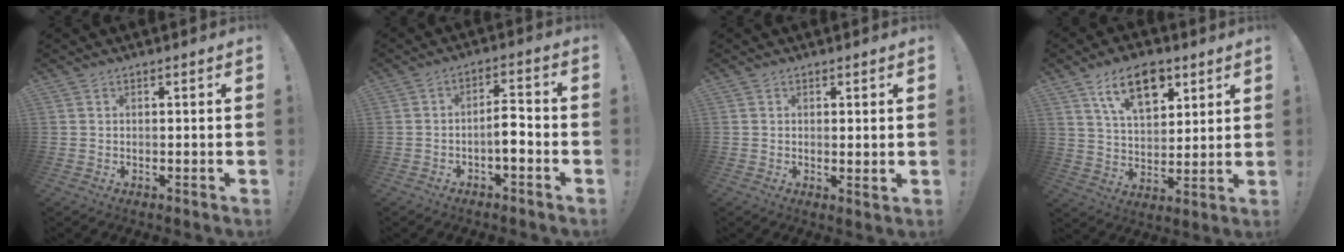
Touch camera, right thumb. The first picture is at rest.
{"total": 6.0, "force": [-2.5, 1.9, 5.1], "torque": [-0.089, 0.019, -0.042]}
{"total": 1.6, "force": [1.0, 0.0, 1.3], "torque": [-0.005, -0.011, 0.014]}
{"total": 14.6, "force": [8.2, 8.2, 8.9], "torque": [-0.142, -0.027, 0.146]}